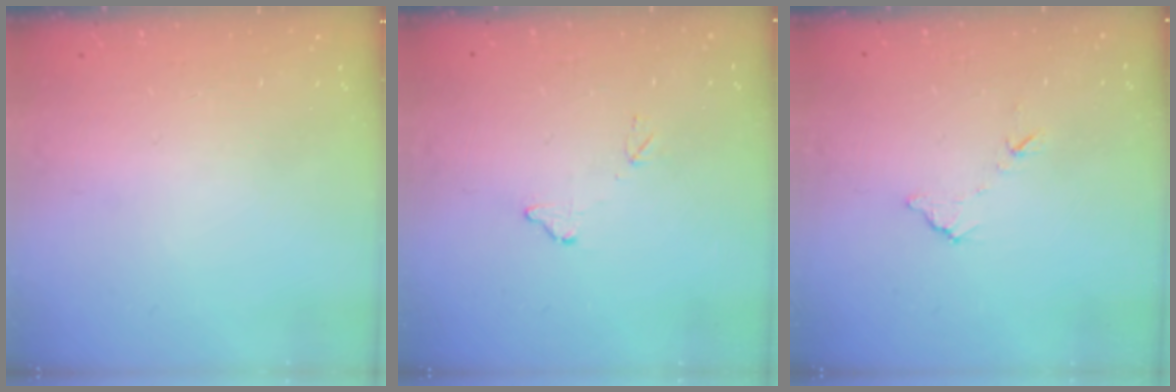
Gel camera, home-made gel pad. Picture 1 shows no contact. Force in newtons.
{"total": 7.7, "press": 7.7, "slide": 0.5}
{"total": 5.3, "press": 5.3, "slide": 0.2}